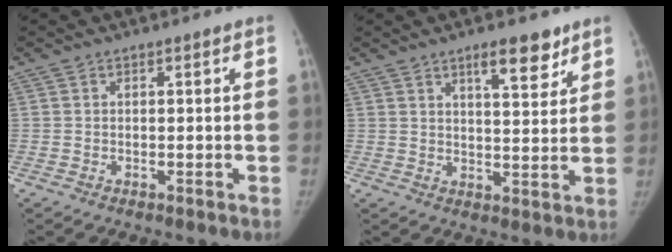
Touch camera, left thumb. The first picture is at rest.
{"total": 7.5, "force": [5.0, 2.5, 5.1], "torque": [-0.054, -0.031, 0.074]}